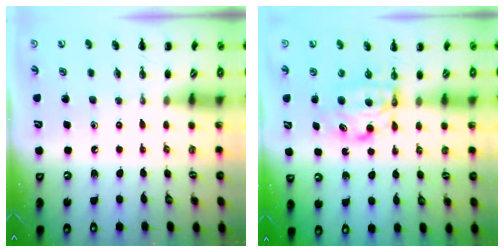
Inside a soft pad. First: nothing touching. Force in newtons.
{"total": 6.5, "press": 6.5, "slide": 0.4}